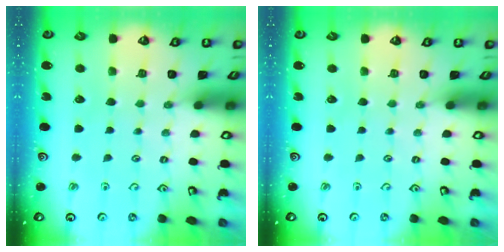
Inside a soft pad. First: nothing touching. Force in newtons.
{"total": 0.0}